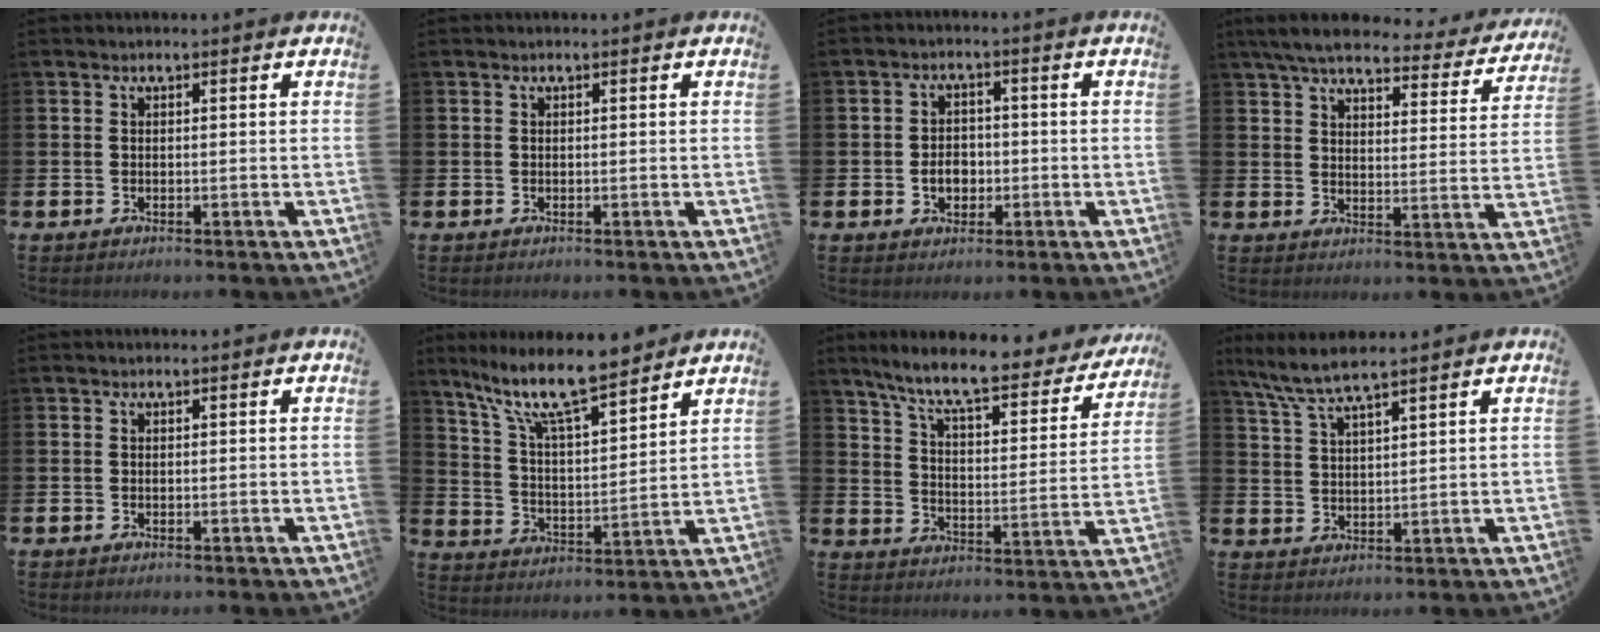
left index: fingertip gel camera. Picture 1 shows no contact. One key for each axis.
{"total": 0.0}
{"total": 3.4, "fx": -0.7, "fy": 2.6, "fz": 2.1, "tx": -0.025, "ty": -0.002, "tz": -0.021}
{"total": 6.4, "fx": 5.6, "fy": 1.4, "fz": 2.6, "tx": -0.072, "ty": -0.030, "tz": 0.095}
{"total": 0.0}
{"total": 11.3, "fx": 9.6, "fy": 2.0, "fz": 5.5, "tx": -0.138, "ty": -0.048, "tz": 0.169}
{"total": 8.8, "fx": 7.6, "fy": 1.4, "fz": 4.2, "tx": -0.111, "ty": -0.050, "tz": 0.124}
{"total": 6.0, "fx": 5.4, "fy": 0.4, "fz": 2.5, "tx": -0.072, "ty": -0.016, "tz": 0.098}